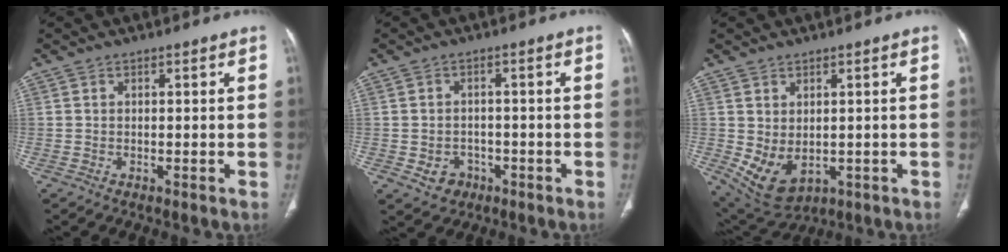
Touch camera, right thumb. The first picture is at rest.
{"total": 4.3, "force": [-1.7, 3.6, 1.6], "torque": [-0.010, 0.013, -0.017]}
{"total": 8.2, "force": [-0.7, 5.3, 6.1], "torque": [-0.103, -0.004, 0.018]}